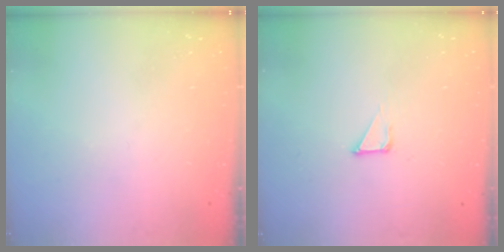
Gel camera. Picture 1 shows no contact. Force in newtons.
{"total": 2.8, "press": 2.8, "slide": 0.1}